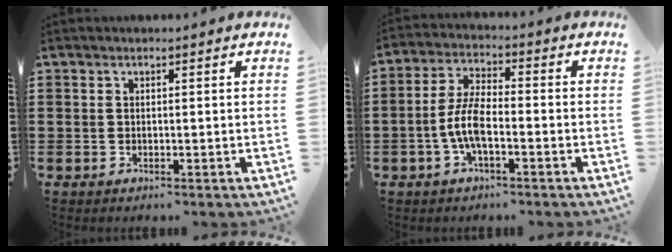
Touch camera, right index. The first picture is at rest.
{"total": 6.7, "force": [-2.1, 2.2, 5.9], "torque": [-0.143, -0.010, -0.046]}